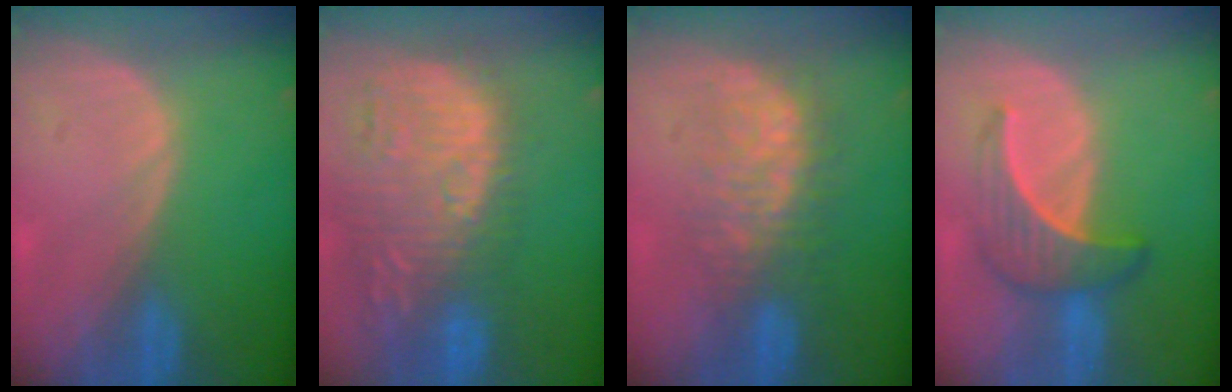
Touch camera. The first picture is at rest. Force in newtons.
{"total": 14.4, "press": 12.5, "slide": 7.2}
{"total": 7.8, "press": 7.7, "slide": 1.4}
{"total": 6.2, "press": 5.9, "slide": 1.7}